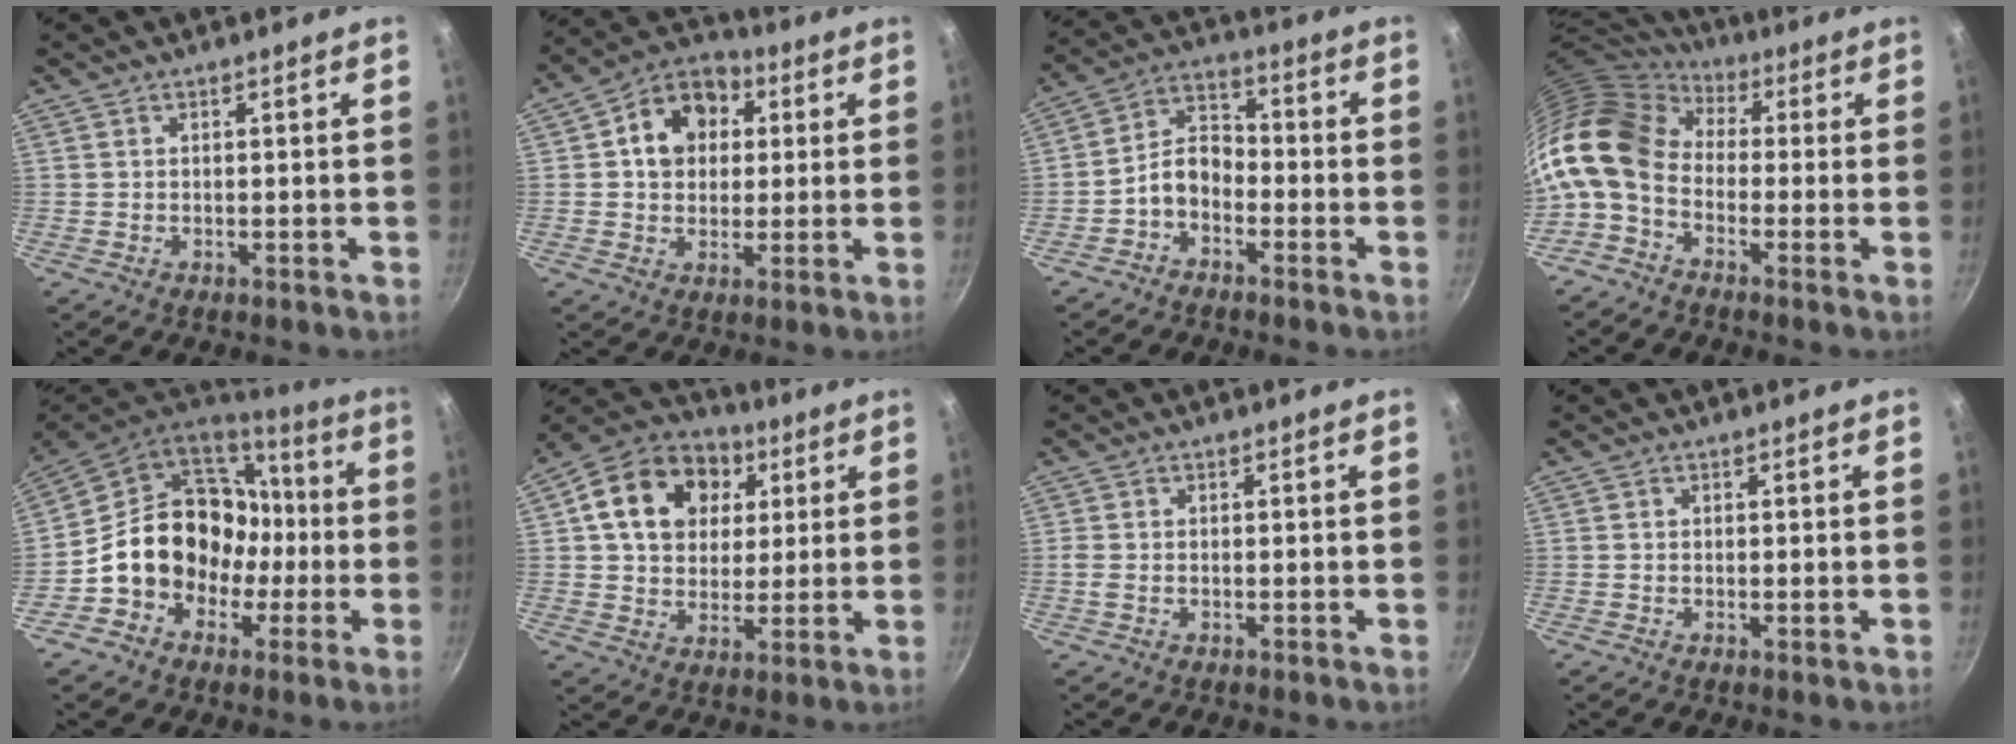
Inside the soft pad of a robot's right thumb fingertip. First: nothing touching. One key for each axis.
{"total": 11.6, "fx": 2.5, "fy": 9.3, "fz": 6.5, "tx": -0.070, "ty": 0.016, "tz": 0.024}
{"total": 6.7, "fx": -3.2, "fy": 4.4, "fz": 3.9, "tx": -0.057, "ty": 0.050, "tz": -0.073}
{"total": 15.5, "fx": -0.4, "fy": 10.6, "fz": 11.2, "tx": -0.219, "ty": 0.025, "tz": -0.031}
{"total": 18.9, "fx": -2.3, "fy": 15.9, "fz": 10.0, "tx": -0.123, "ty": 0.065, "tz": -0.027}
{"total": 17.7, "fx": 5.0, "fy": 13.6, "fz": 10.2, "tx": -0.153, "ty": 0.013, "tz": 0.073}
{"total": 1.0, "fx": -0.3, "fy": 0.6, "fz": 0.8, "tx": -0.020, "ty": 0.002, "tz": -0.008}
{"total": 0.0}